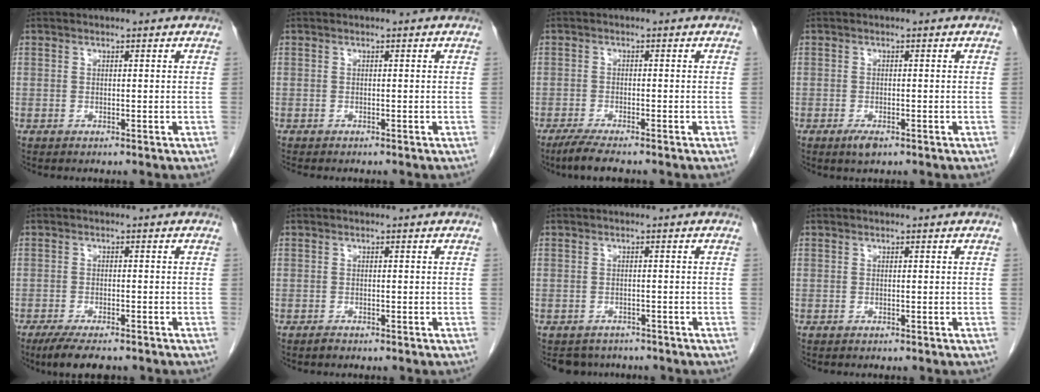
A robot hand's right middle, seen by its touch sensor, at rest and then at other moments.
{"total": 1.8, "force": [-1.6, 0.5, 0.8], "torque": [-0.016, -0.004, -0.017]}
{"total": 4.5, "force": [-3.6, 0.5, 2.7], "torque": [-0.053, -0.012, -0.060]}
{"total": 2.0, "force": [-1.2, 0.6, 1.4], "torque": [-0.027, -0.002, -0.018]}
{"total": 6.9, "force": [-5.5, 1.6, 3.9], "torque": [-0.061, -0.012, -0.085]}
{"total": 0.6, "force": [-0.5, 0.2, 0.1], "torque": [-0.003, -0.001, -0.010]}
{"total": 3.7, "force": [-3.3, 1.7, -0.2], "torque": [0.003, 0.002, -0.048]}
{"total": 0.0}